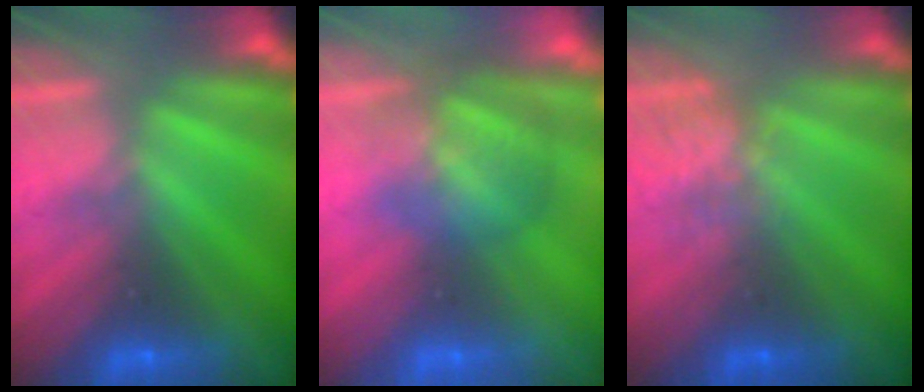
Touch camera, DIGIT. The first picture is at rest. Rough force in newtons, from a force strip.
{"total": 3.2}
{"total": 2.5}